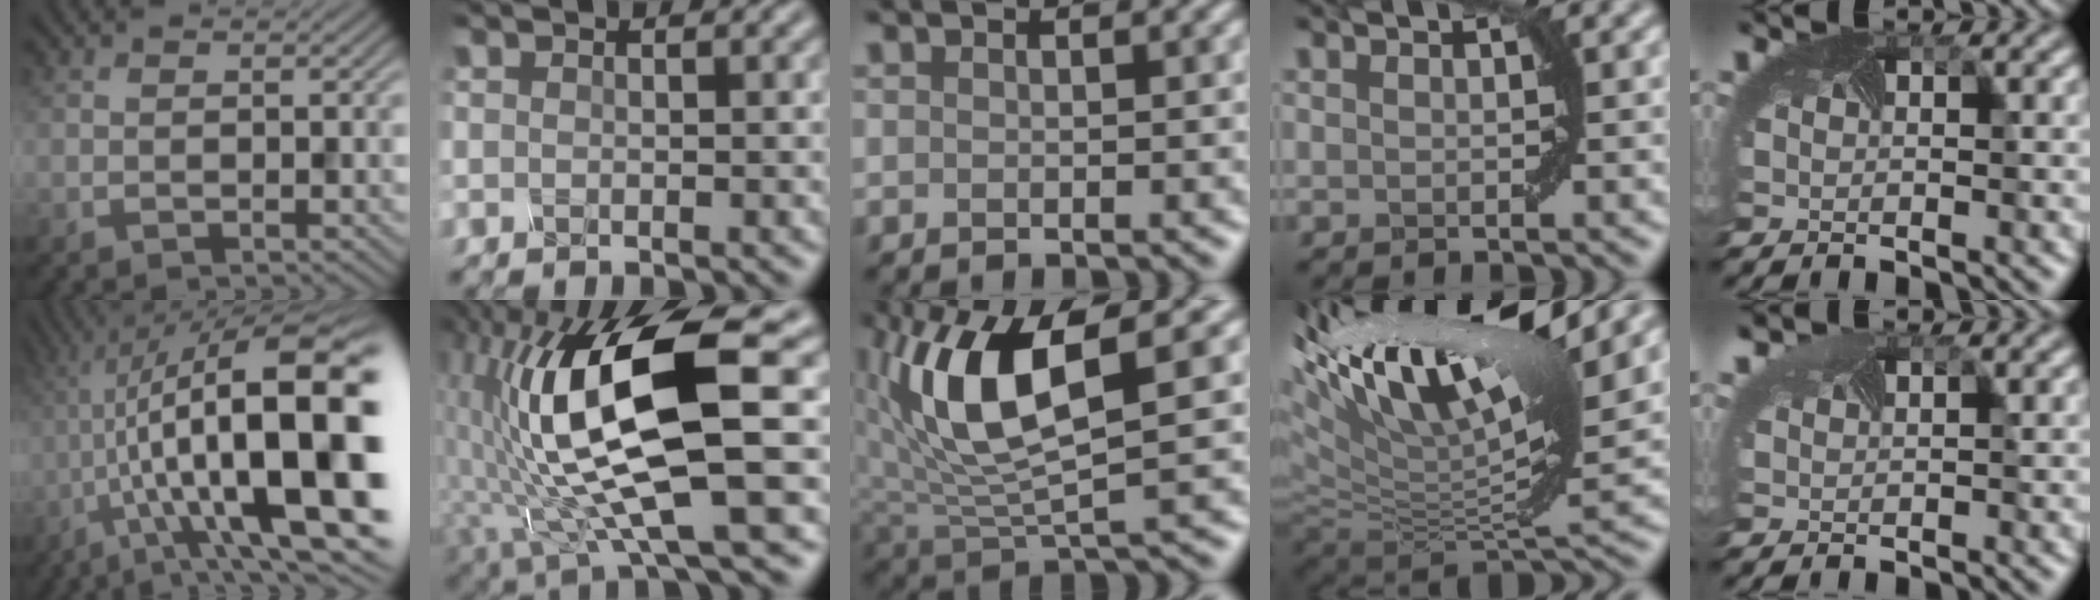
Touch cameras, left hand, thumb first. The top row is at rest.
{"thumb": {"total": 22.3, "force": [-3.4, 7.6, 20.7], "torque": [-0.322, 0.031, -0.053]}, "index": {"total": 14.7, "force": [0.8, 4.6, 13.9], "torque": [-0.264, -0.011, 0.023]}, "middle": {"total": 8.5, "force": [1.9, 3.1, 7.7], "torque": [-0.170, -0.005, 0.043]}, "ring": {"total": 15.6, "force": [7.3, 5.3, 12.8], "torque": [-0.242, 0.022, 0.131]}, "little": {"total": 1.6, "force": [1.3, 0.5, 0.7], "torque": [-0.018, 0.012, 0.010]}}